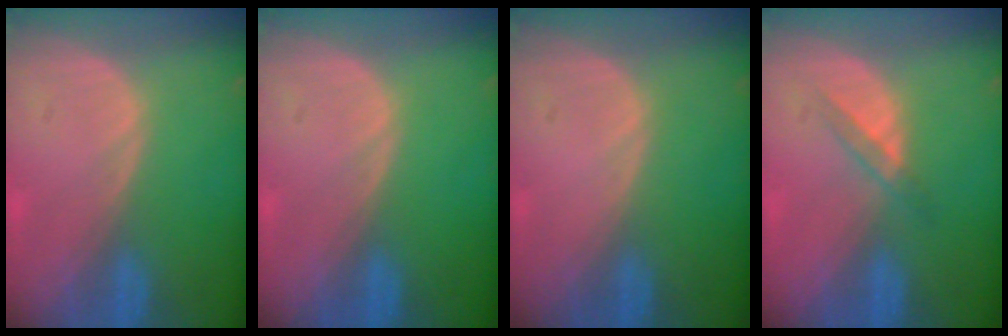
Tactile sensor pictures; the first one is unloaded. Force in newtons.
{"total": 0.0}
{"total": 0.0}
{"total": 2.4, "press": 2.2, "slide": 1.1}